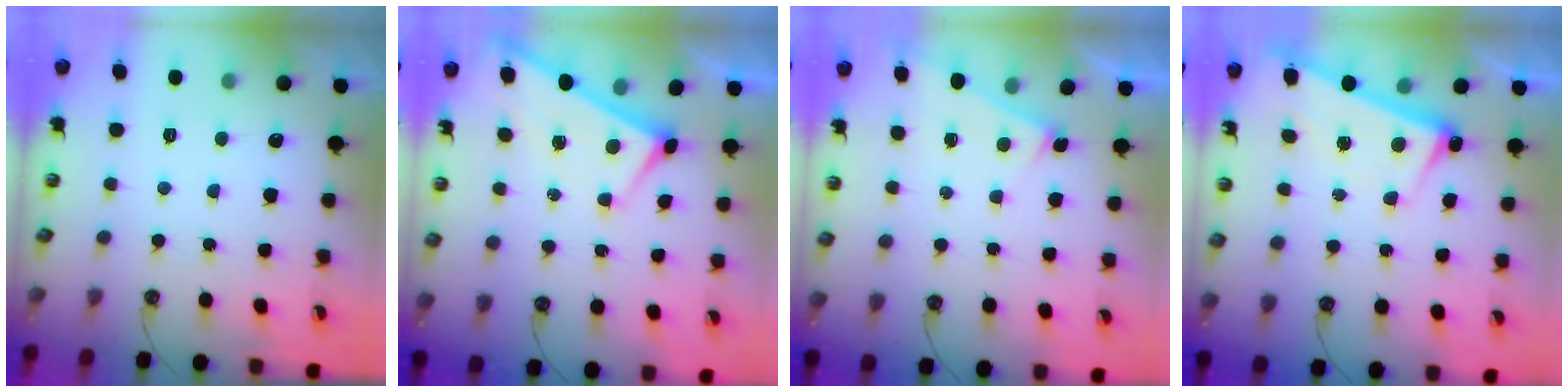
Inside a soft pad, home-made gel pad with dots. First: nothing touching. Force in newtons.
{"total": 1.9, "press": 1.9, "slide": 0.2}
{"total": 6.7, "press": 6.7, "slide": 0.2}
{"total": 2.7, "press": 2.7, "slide": 0.6}